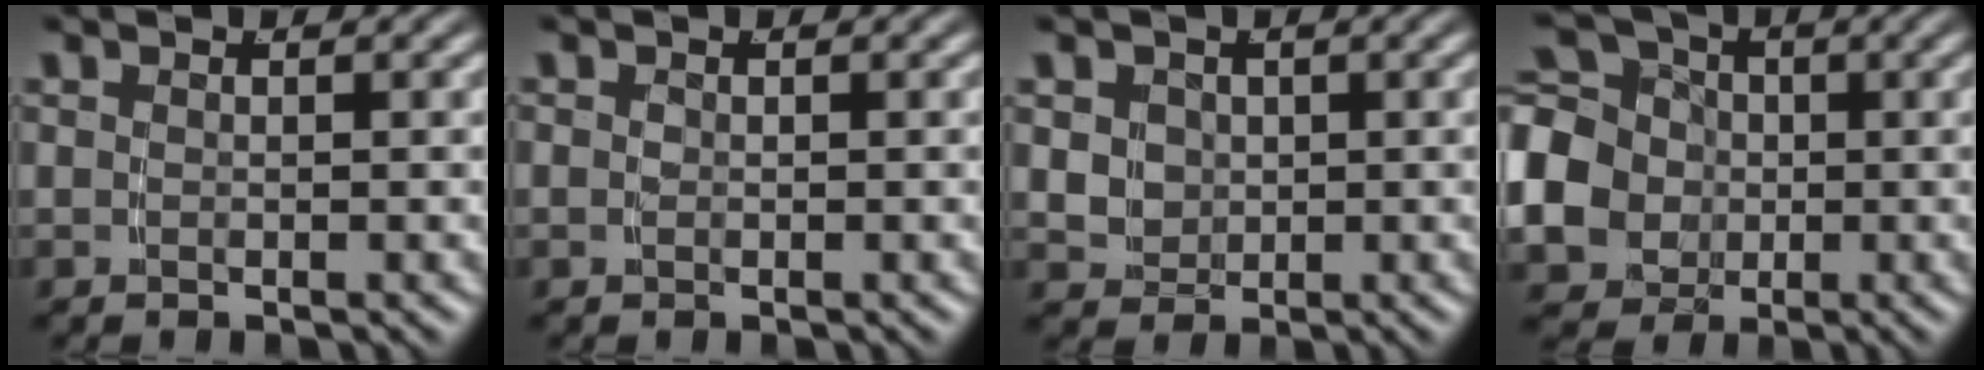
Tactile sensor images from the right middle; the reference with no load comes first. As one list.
[{"total": 0.0}, {"total": 4.8, "force": [0.3, 4.4, 1.9], "torque": [-0.049, -0.022, 0.016]}, {"total": 10.6, "force": [-1.0, 9.4, 4.8], "torque": [-0.117, -0.042, -0.011]}]